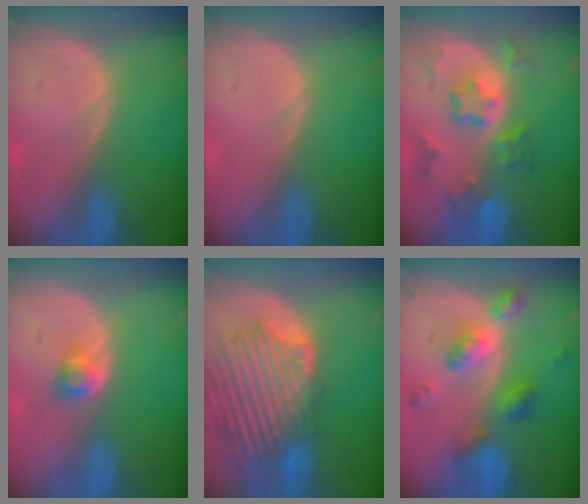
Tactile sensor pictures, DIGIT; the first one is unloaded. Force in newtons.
{"total": 0.0}
{"total": 7.7, "press": 6.8, "slide": 3.7}
{"total": 2.7, "press": 2.4, "slide": 1.2}
{"total": 12.2, "press": 11.4, "slide": 4.3}
{"total": 6.9, "press": 6.9, "slide": 0.5}